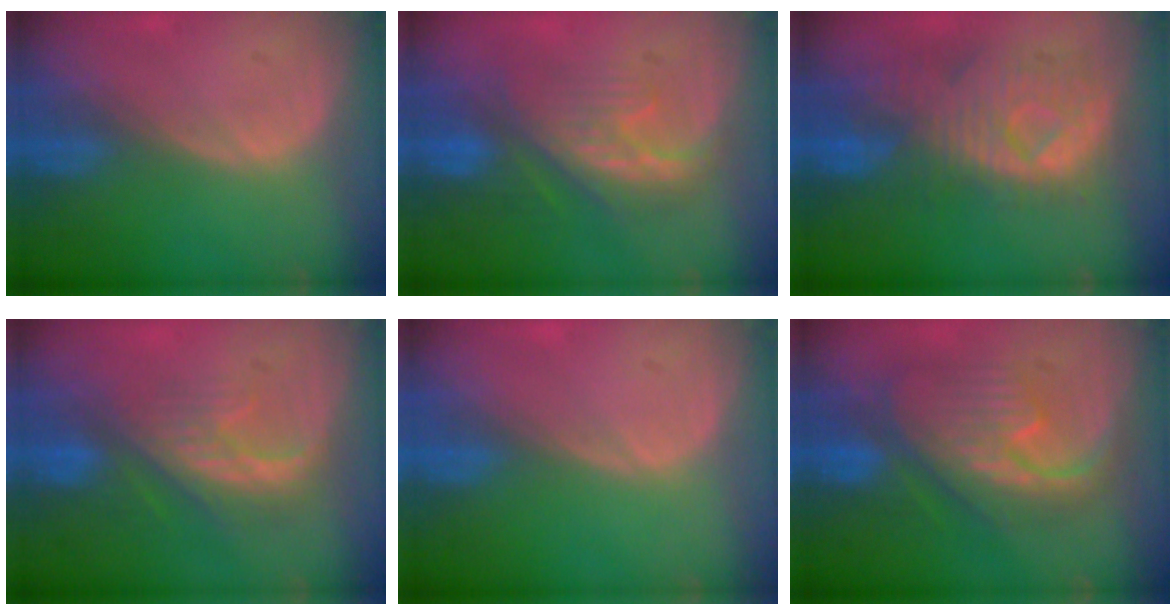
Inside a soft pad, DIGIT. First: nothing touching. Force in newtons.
{"total": 8.4, "press": 8.1, "slide": 2.1}
{"total": 10.7, "press": 9.5, "slide": 4.9}
{"total": 7.9, "press": 7.2, "slide": 3.4}
{"total": 0.0}
{"total": 9.7, "press": 9.7, "slide": 0.8}